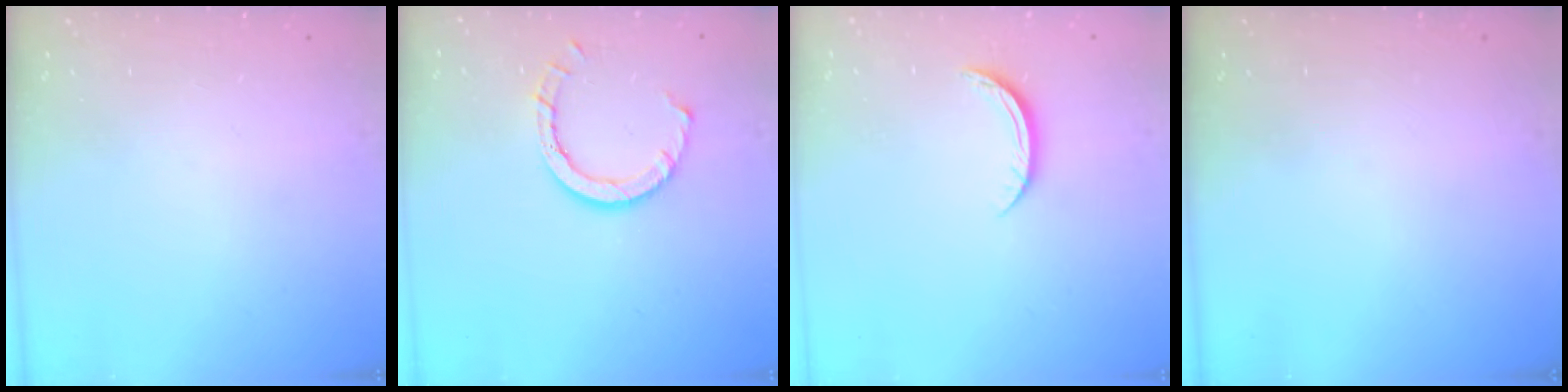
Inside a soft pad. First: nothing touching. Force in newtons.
{"total": 7.9, "press": 7.9, "slide": 0.5}
{"total": 4.9, "press": 4.8, "slide": 0.6}
{"total": 0.0}